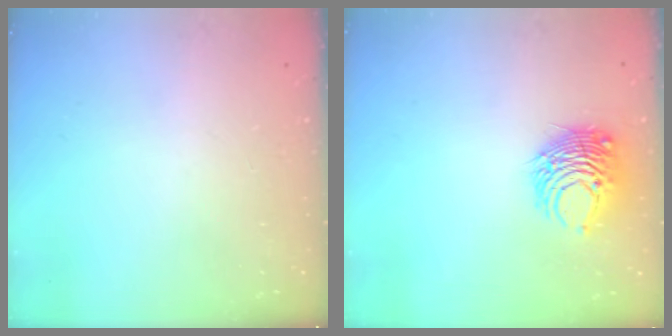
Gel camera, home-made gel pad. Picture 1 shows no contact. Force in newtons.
{"total": 9.5, "press": 9.4, "slide": 1.1}